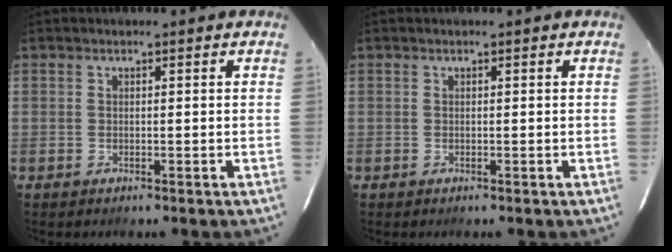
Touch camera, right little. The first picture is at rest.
{"total": 0.0}